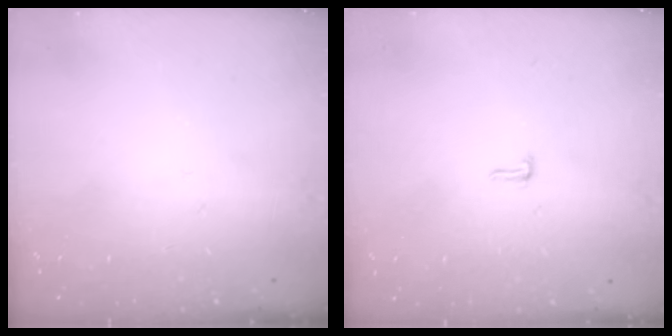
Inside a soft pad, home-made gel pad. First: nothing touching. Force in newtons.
{"total": 3.7, "press": 3.3, "slide": 1.7}